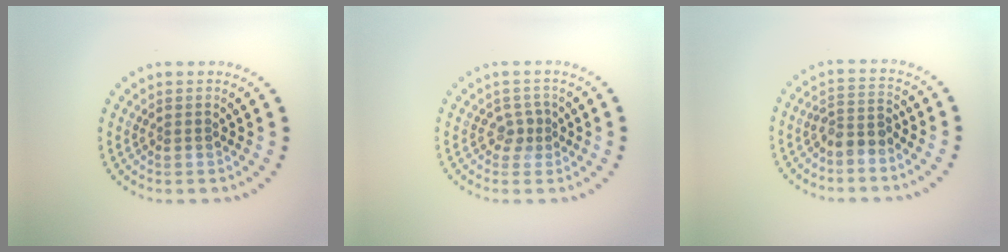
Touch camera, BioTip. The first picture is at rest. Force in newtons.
{"total": 1.7, "press": 1.2, "slide": 1.2}
{"total": 2.2, "press": 1.9, "slide": 1.2}